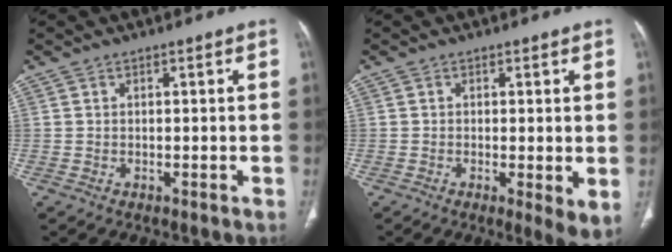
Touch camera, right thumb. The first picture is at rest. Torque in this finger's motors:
{"motor_torque": [-0.17, 0.38, -0.08, -0.19, 0.00]}